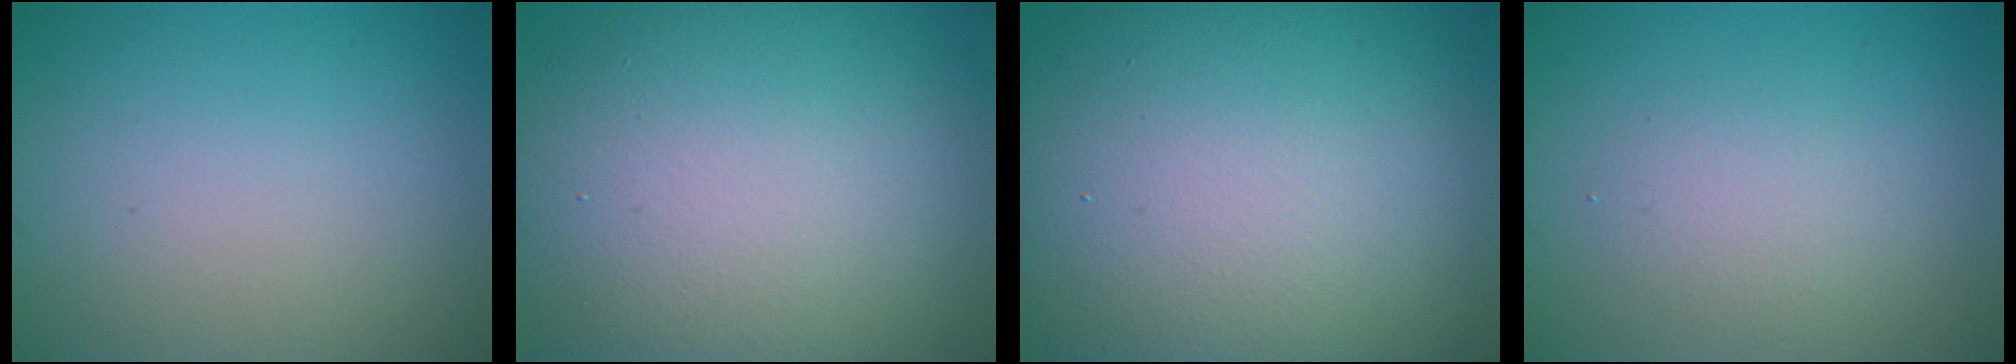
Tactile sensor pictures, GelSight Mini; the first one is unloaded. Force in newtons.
{"total": 14.7, "press": 14.7, "slide": 0.9}
{"total": 17.9, "press": 17.9, "slide": 0.5}
{"total": 2.2, "press": 2.2, "slide": 0.2}